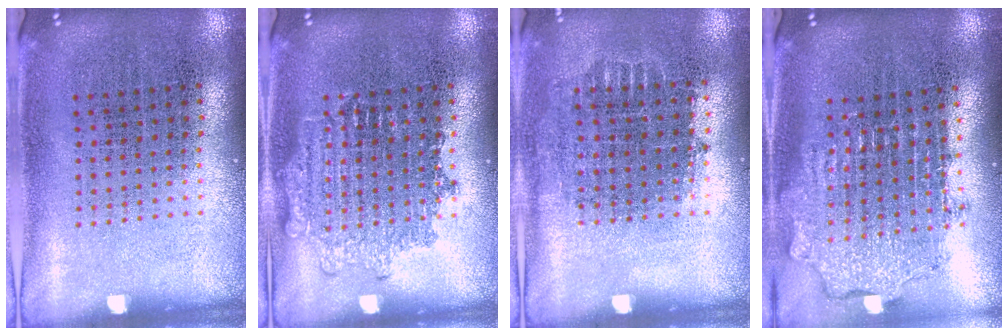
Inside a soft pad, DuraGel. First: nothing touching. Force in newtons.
{"total": 2.0, "press": 1.9, "slide": 0.4}
{"total": 0.7, "press": 0.7, "slide": 0.2}
{"total": 1.9, "press": 1.5, "slide": 1.1}